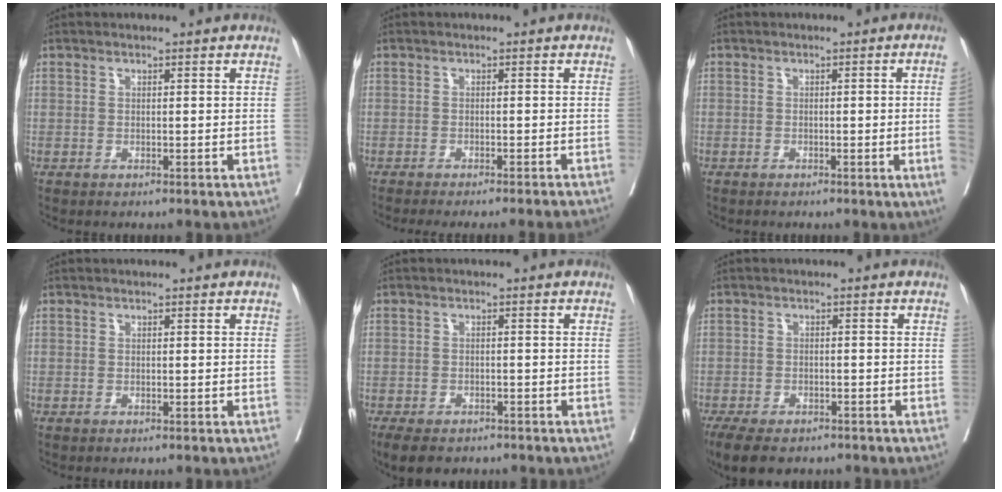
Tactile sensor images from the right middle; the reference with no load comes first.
{"total": 9.5, "force": [-8.6, -1.1, 3.7], "torque": [-0.015, -0.027, -0.107]}
{"total": 3.2, "force": [-0.4, -1.1, 3.0], "torque": [-0.032, -0.007, -0.005]}
{"total": 0.0}
{"total": 6.5, "force": [-5.1, 2.8, 2.9], "torque": [-0.038, -0.006, -0.070]}
{"total": 8.3, "force": [-6.4, 3.4, 4.1], "torque": [-0.064, -0.010, -0.093]}